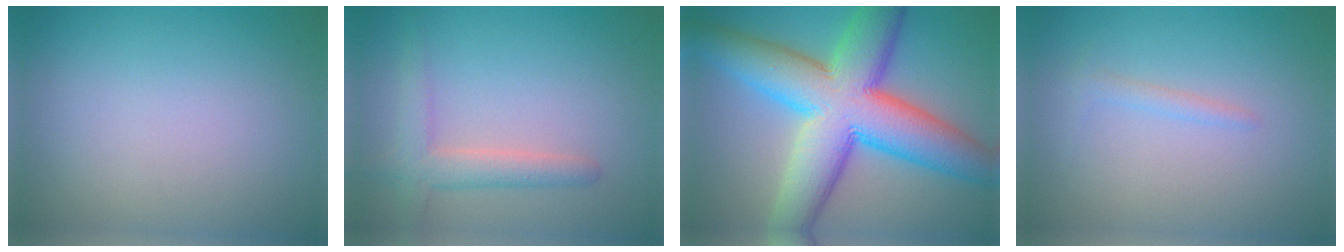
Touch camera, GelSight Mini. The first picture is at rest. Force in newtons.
{"total": 2.9, "press": 2.9, "slide": 0.2}
{"total": 12.9, "press": 12.9, "slide": 0.2}
{"total": 0.9, "press": 0.9, "slide": 0.1}